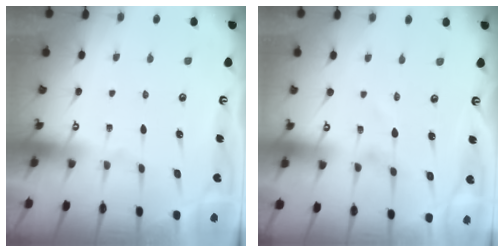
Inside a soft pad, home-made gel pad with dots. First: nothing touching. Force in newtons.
{"total": 0.5, "press": 0.5, "slide": 0.1}